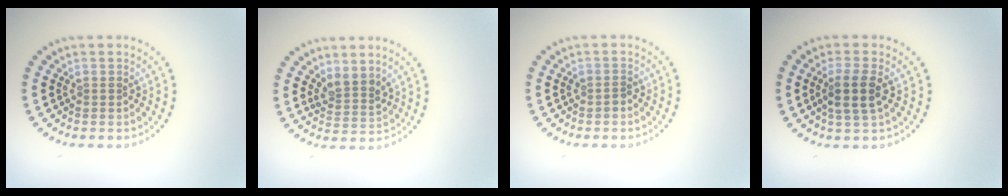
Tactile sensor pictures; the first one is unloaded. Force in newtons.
{"total": 2.4, "press": 1.9, "slide": 1.5}
{"total": 0.7, "press": 0.6, "slide": 0.3}
{"total": 2.8, "press": 2.5, "slide": 1.3}